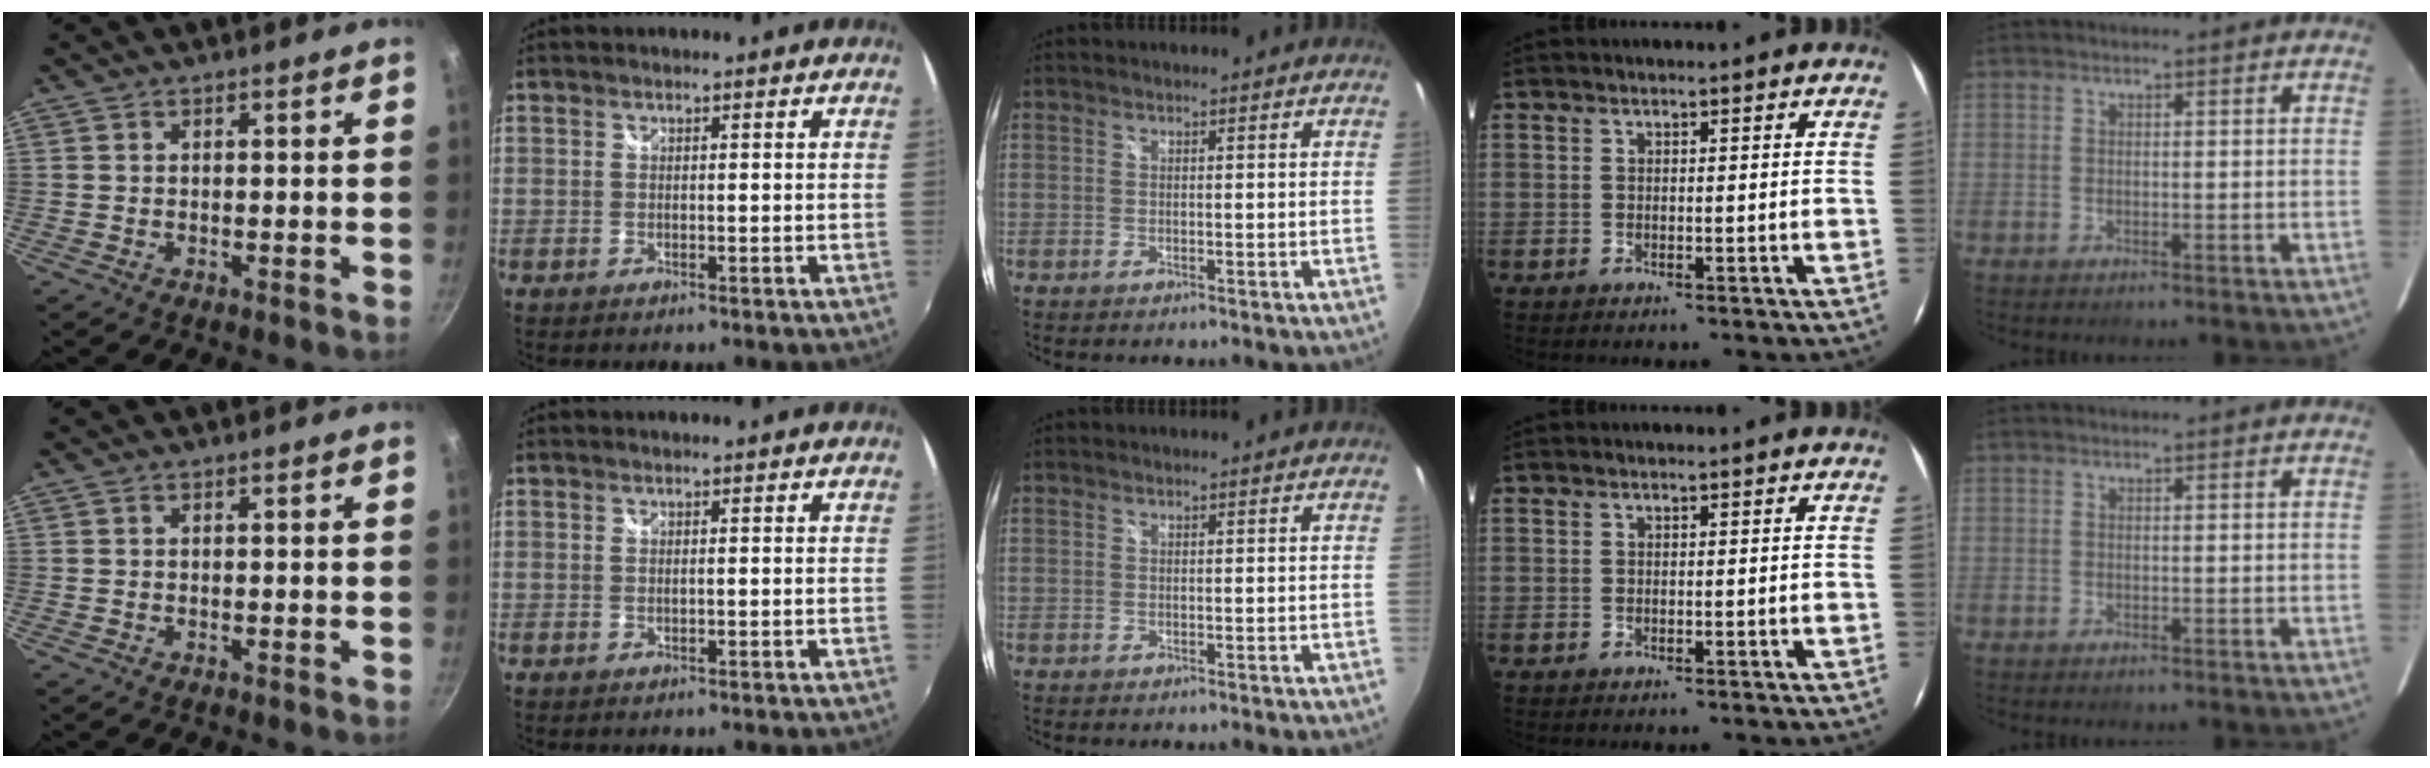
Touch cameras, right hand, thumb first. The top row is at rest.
{}